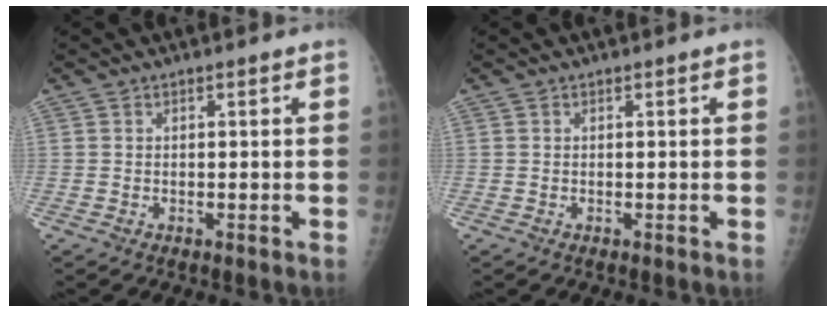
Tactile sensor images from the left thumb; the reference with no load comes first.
{"total": 0.0}